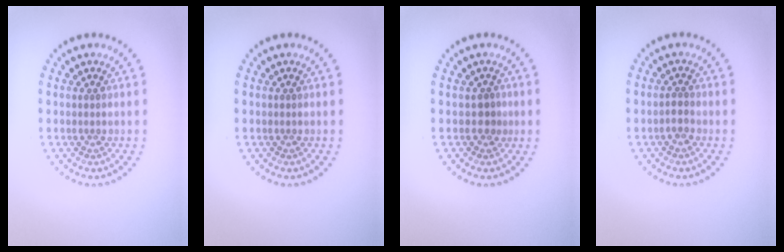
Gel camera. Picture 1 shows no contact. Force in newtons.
{"total": 0.0}
{"total": 1.1, "press": 1.0, "slide": 0.5}
{"total": 1.1, "press": 0.9, "slide": 0.6}